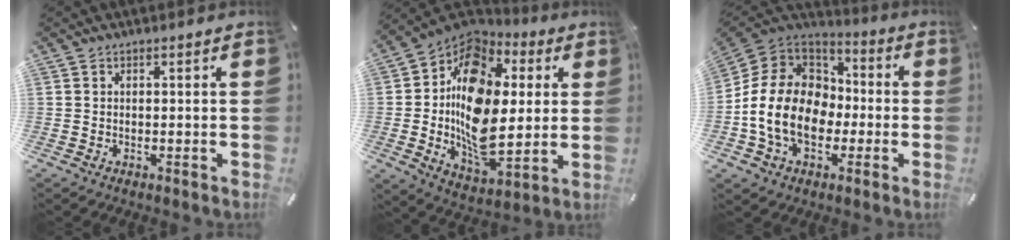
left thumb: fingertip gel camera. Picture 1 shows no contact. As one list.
[{"total": 19.2, "force": [0.7, 13.5, 13.6], "torque": [-0.261, -0.017, 0.010]}, {"total": 16.9, "force": [-4.0, 13.2, 9.7], "torque": [-0.208, 0.029, -0.068]}]